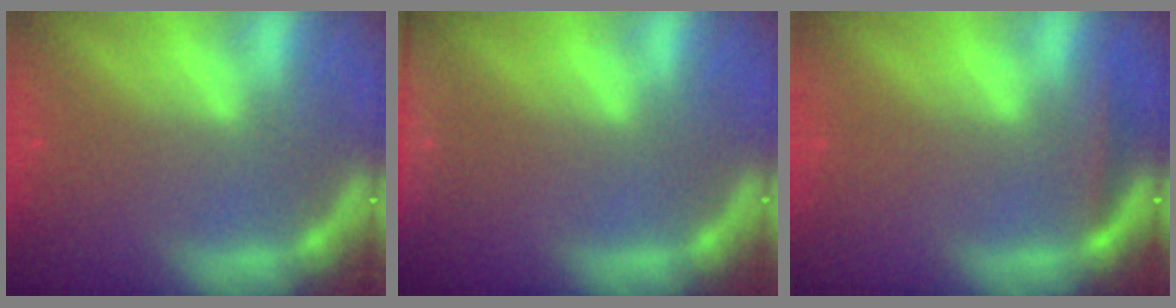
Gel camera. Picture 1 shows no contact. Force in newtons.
{"total": 6.0}
{"total": 1.4}